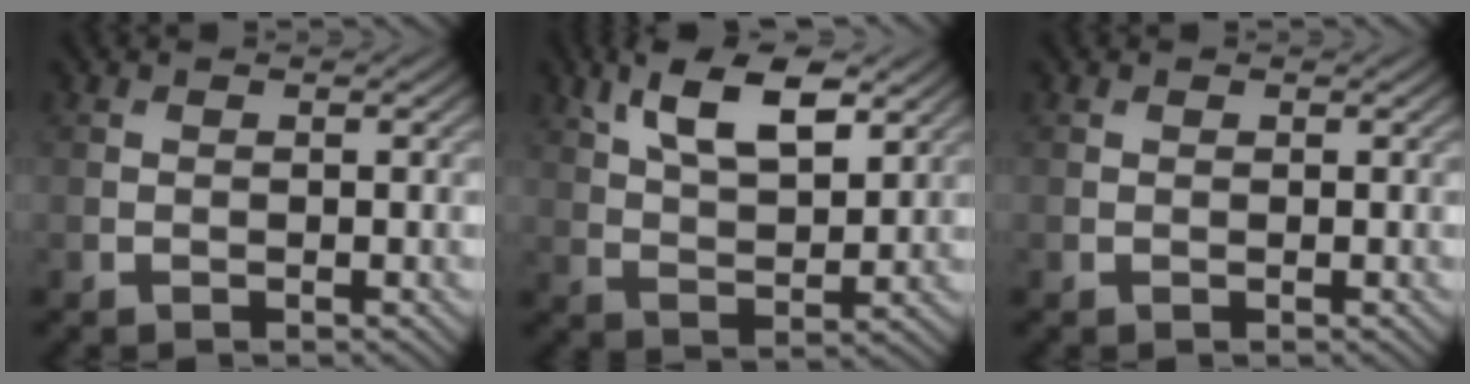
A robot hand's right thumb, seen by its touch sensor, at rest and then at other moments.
{"total": 9.9, "force": [5.3, 4.1, 7.3], "torque": [-0.146, 0.003, 0.098]}
{"total": 0.0}